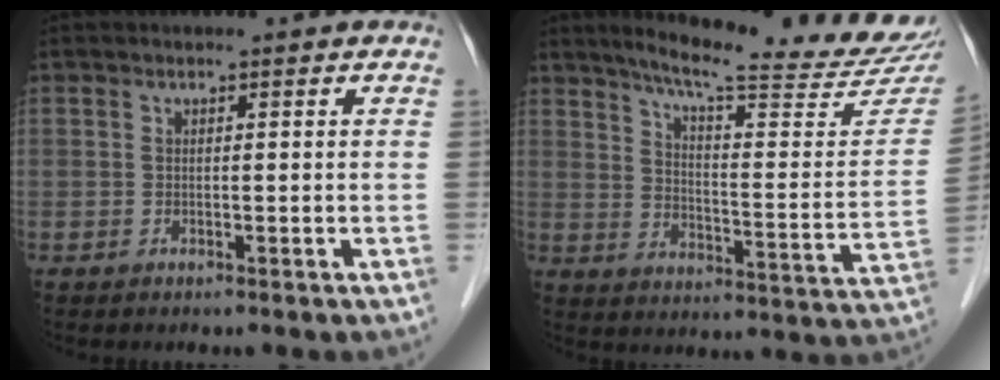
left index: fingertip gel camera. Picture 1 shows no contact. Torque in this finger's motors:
{"motor_torque": [-0.62, -1.44, 0.23, 0.06]}